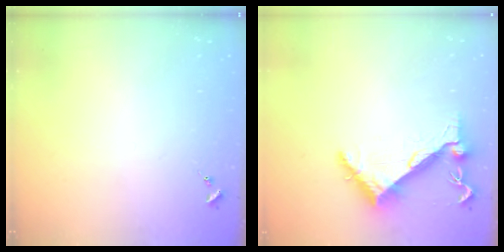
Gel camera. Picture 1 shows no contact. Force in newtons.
{"total": 6.4, "press": 6.4, "slide": 0.5}